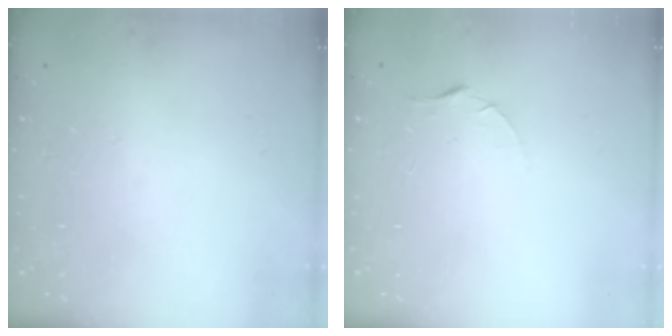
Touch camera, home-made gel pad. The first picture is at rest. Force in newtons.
{"total": 5.4, "press": 5.4, "slide": 0.5}